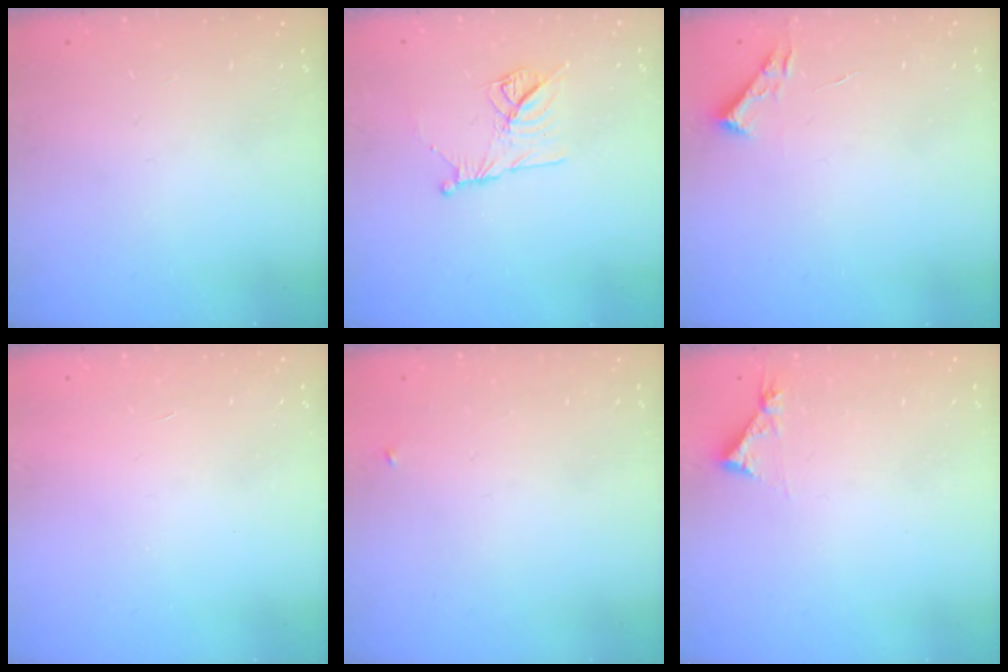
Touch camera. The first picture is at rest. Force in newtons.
{"total": 9.9, "press": 9.8, "slide": 1.2}
{"total": 2.7, "press": 2.7, "slide": 0.4}
{"total": 1.7, "press": 1.7, "slide": 0.1}
{"total": 2.3, "press": 2.3, "slide": 0.2}
{"total": 4.3, "press": 4.3, "slide": 0.5}